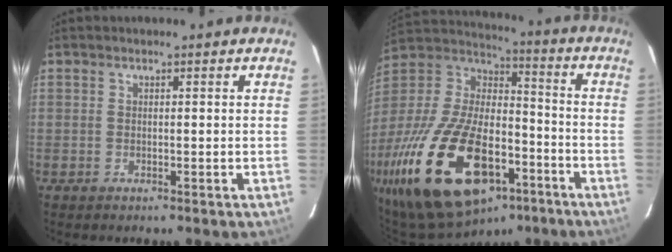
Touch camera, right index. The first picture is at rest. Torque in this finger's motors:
{"motor_torque": [2.14, 0.00, 1.05, 0.21]}